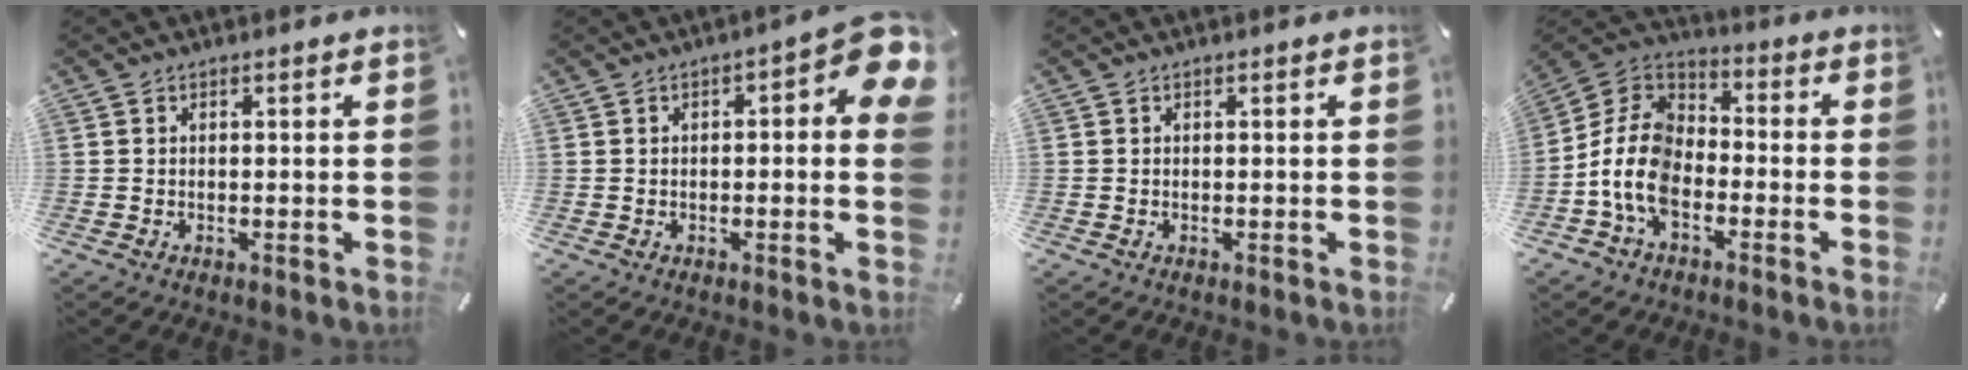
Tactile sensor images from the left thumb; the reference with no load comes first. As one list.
[{"total": 7.8, "force": [1.4, 3.1, 7.0], "torque": [-0.078, -0.020, 0.019]}, {"total": 0.0}, {"total": 11.7, "force": [-5.3, 7.8, 6.9], "torque": [-0.177, 0.013, -0.109]}]